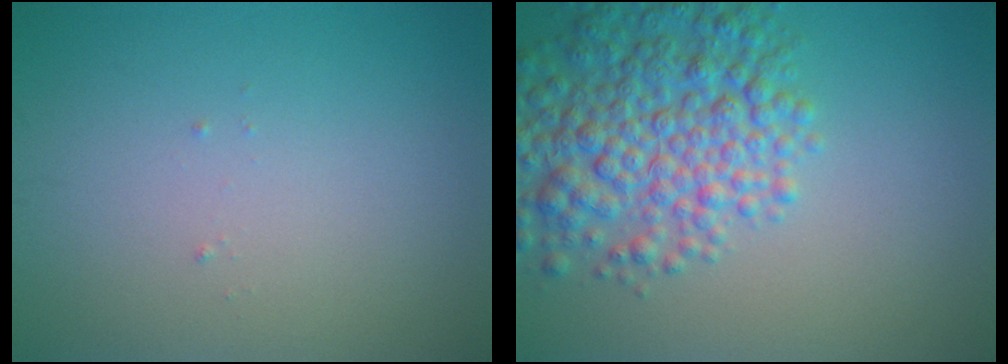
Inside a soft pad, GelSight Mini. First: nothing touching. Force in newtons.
{"total": 7.3, "press": 7.3, "slide": 0.3}